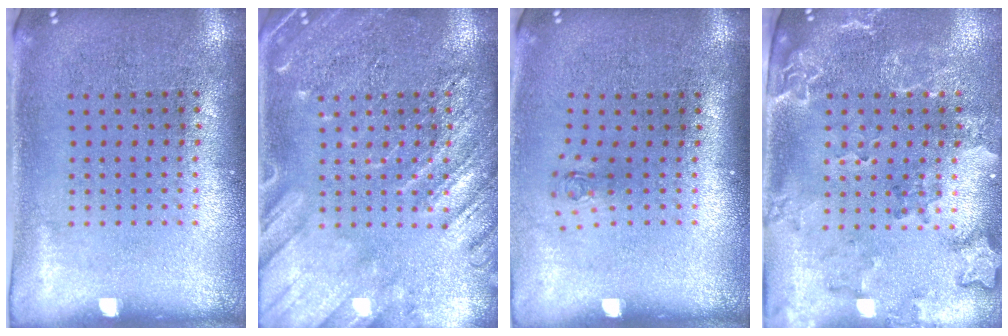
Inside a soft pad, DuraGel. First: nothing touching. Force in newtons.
{"total": 3.7, "press": 3.6, "slide": 0.5}
{"total": 0.7, "press": 0.3, "slide": 0.6}
{"total": 2.0, "press": 1.9, "slide": 0.7}